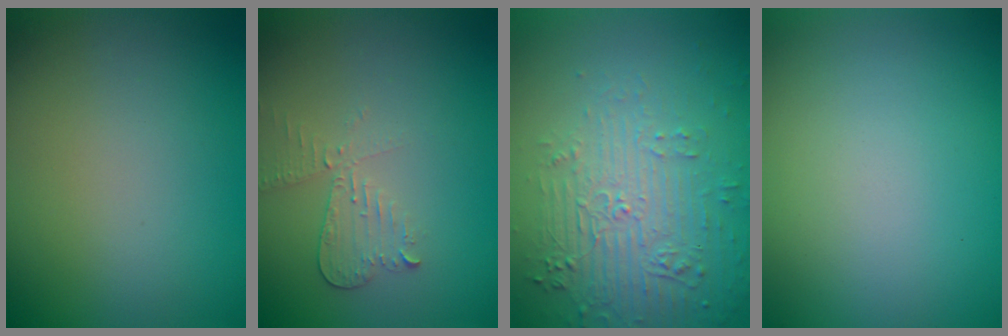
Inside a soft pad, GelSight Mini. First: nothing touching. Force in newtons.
{"total": 2.2, "press": 2.2, "slide": 0.1}
{"total": 6.0, "press": 3.6, "slide": 4.8}
{"total": 0.0}